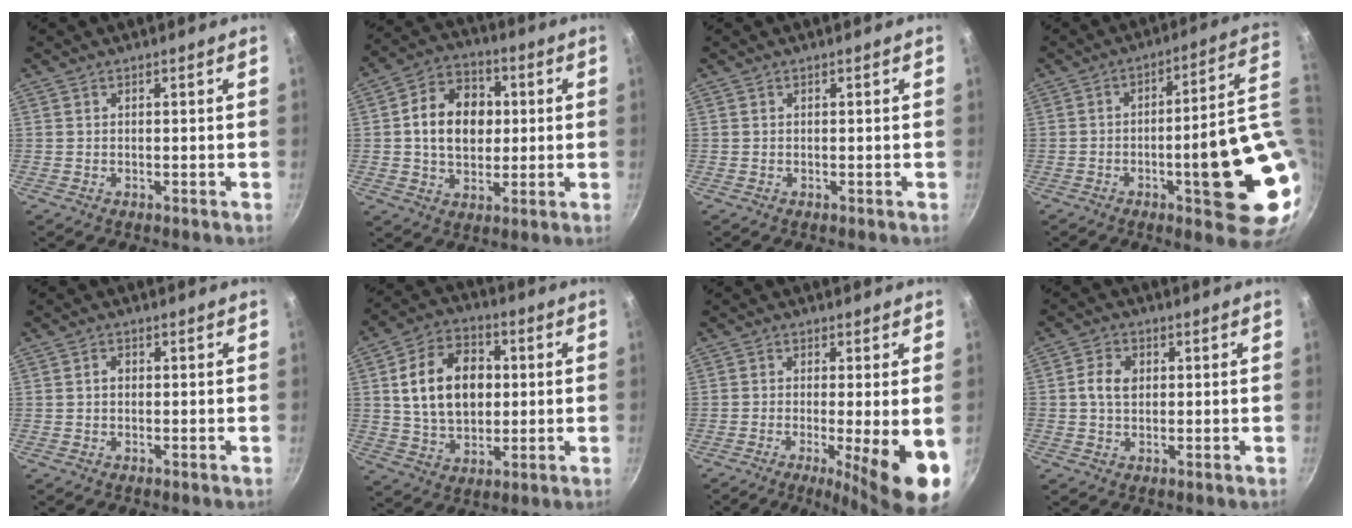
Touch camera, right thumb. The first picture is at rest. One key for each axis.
{"total": 13.3, "fx": 1.3, "fy": 10.0, "fz": 8.7, "tx": -0.110, "ty": 0.014, "tz": 0.014}
{"total": 0.0}
{"total": 19.9, "fx": -2.1, "fy": 4.9, "fz": 19.2, "tx": -0.233, "ty": 0.008, "tz": -0.023}
{"total": 1.5, "fx": 0.0, "fy": 1.1, "fz": 0.9, "tx": -0.013, "ty": 0.006, "tz": 0.000}
{"total": 15.9, "fx": 2.1, "fy": 11.2, "fz": 11.1, "tx": -0.162, "ty": 0.008, "tz": 0.034}
{"total": 12.1, "fx": -3.1, "fy": 1.8, "fz": 11.5, "tx": -0.164, "ty": -0.011, "tz": -0.043}
{"total": 4.9, "fx": 0.6, "fy": 3.4, "fz": 3.5, "tx": -0.060, "ty": 0.008, "tz": 0.005}